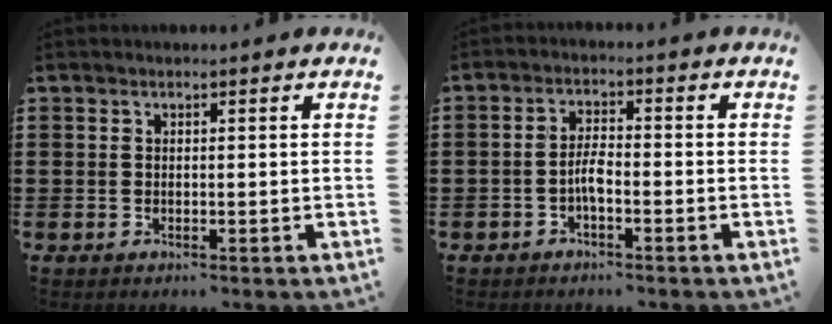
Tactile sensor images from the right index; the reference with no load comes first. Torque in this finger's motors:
{"motor_torque": [2.14, 0.00, 0.32, 0.09]}